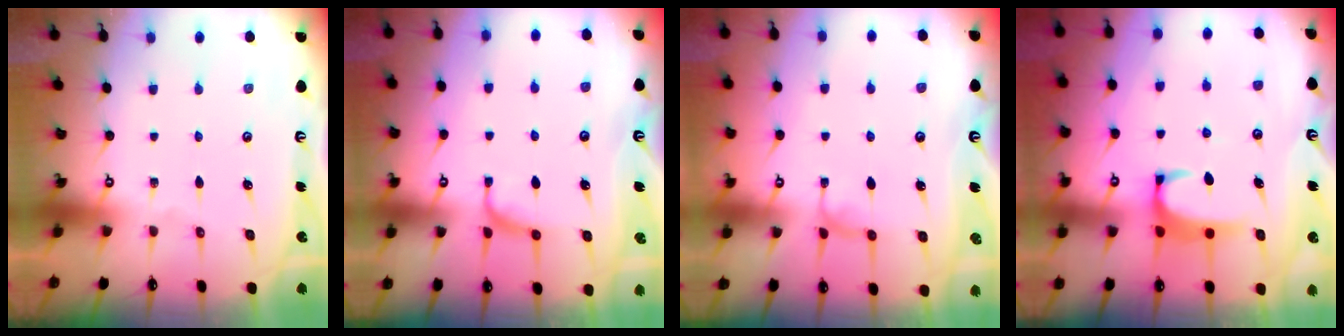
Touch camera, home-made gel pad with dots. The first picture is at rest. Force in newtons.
{"total": 0.7, "press": 0.3, "slide": 0.6}
{"total": 1.1, "press": 0.9, "slide": 0.6}
{"total": 2.0, "press": 2.0, "slide": 0.3}